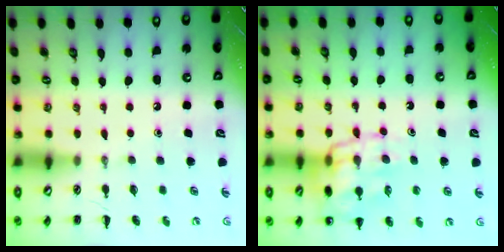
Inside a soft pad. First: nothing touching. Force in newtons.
{"total": 17.8, "press": 17.4, "slide": 3.5}